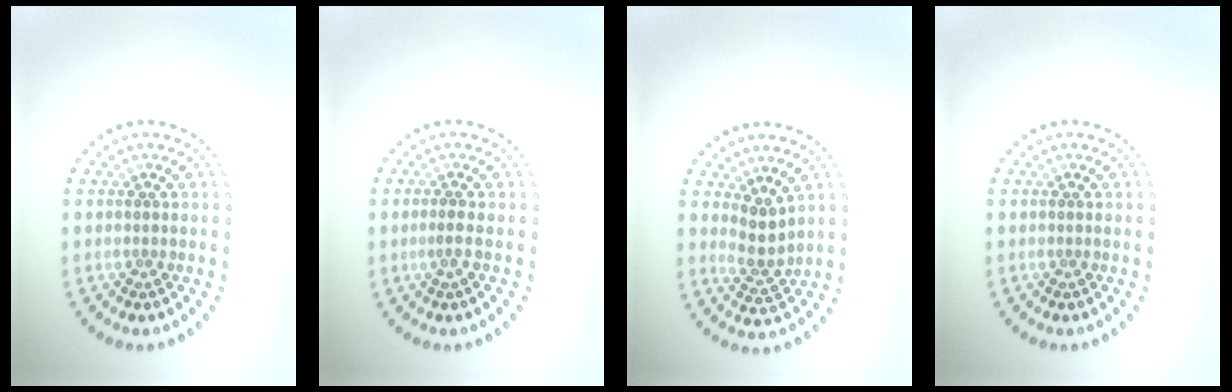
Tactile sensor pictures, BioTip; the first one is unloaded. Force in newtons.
{"total": 0.9, "press": 0.8, "slide": 0.4}
{"total": 2.2, "press": 1.7, "slide": 1.4}
{"total": 0.0}